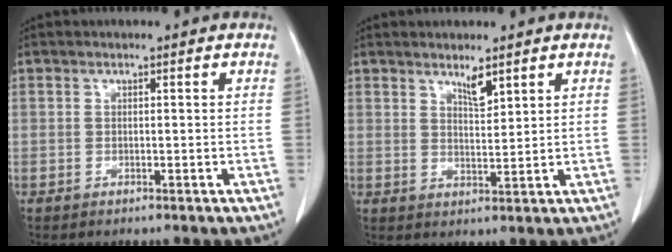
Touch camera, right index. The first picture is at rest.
{"total": 3.0, "force": [2.3, 0.5, 1.9], "torque": [-0.037, -0.008, 0.044]}